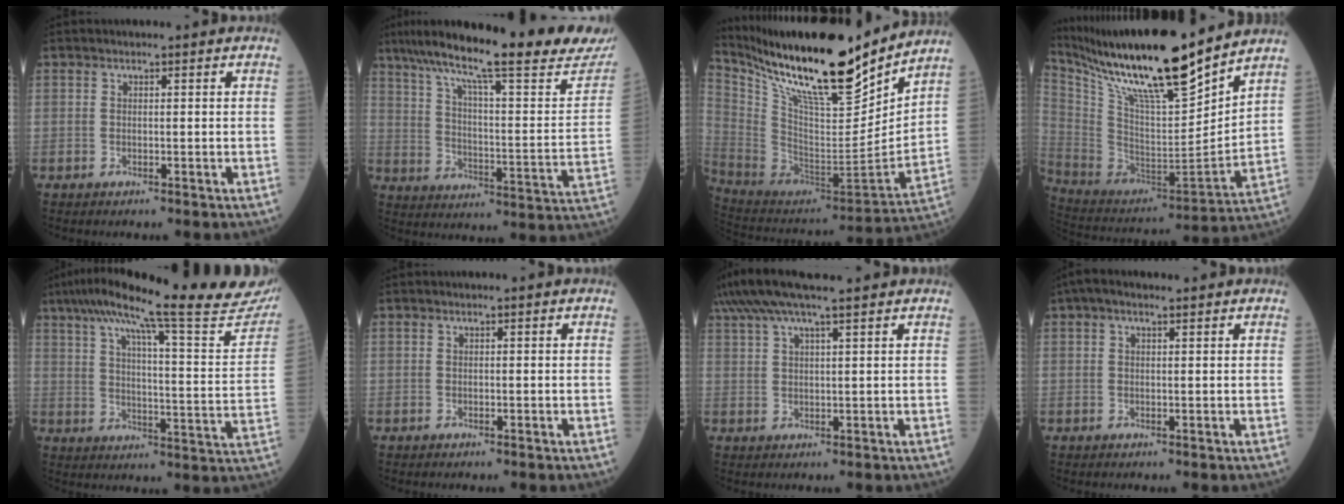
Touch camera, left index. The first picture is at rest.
{"total": 28.8, "force": [24.0, 3.0, 15.7], "torque": [-0.256, -0.036, 0.322]}
{"total": 26.7, "force": [21.6, 4.0, 15.2], "torque": [-0.283, -0.021, 0.365]}
{"total": 23.7, "force": [19.3, 2.0, 13.7], "torque": [-0.255, -0.013, 0.345]}
{"total": 27.9, "force": [23.7, 1.6, 14.5], "torque": [-0.229, -0.041, 0.299]}
{"total": 0.0}
{"total": 11.1, "force": [8.8, 0.1, 6.8], "torque": [-0.129, 0.049, 0.139]}
{"total": 3.6, "force": [2.3, 1.0, 2.6], "torque": [-0.054, 0.033, 0.038]}